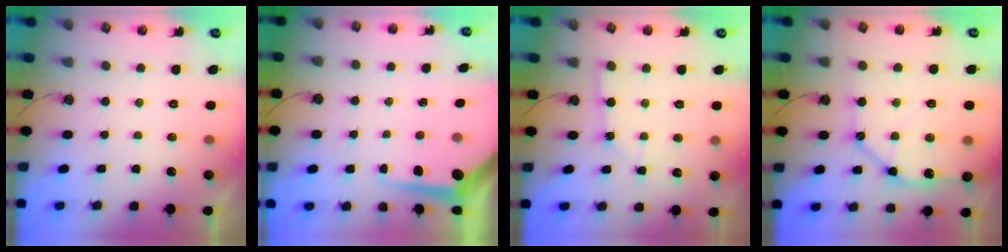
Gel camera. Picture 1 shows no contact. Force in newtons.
{"total": 5.7, "press": 5.7, "slide": 0.5}
{"total": 1.3, "press": 1.3, "slide": 0.1}
{"total": 14.2, "press": 14.1, "slide": 1.7}